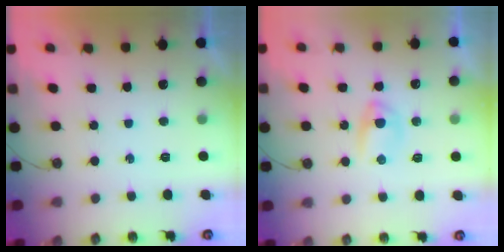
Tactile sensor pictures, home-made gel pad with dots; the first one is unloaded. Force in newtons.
{"total": 3.9, "press": 3.9, "slide": 0.5}